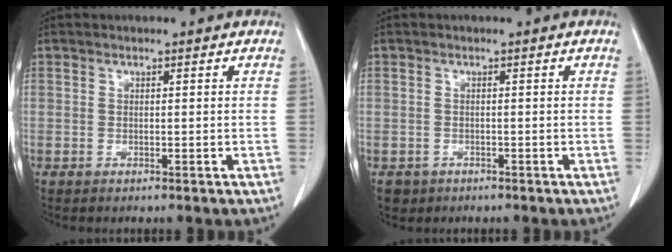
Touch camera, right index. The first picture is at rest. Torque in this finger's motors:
{"motor_torque": [-0.10, -0.05, -0.72, -0.21]}